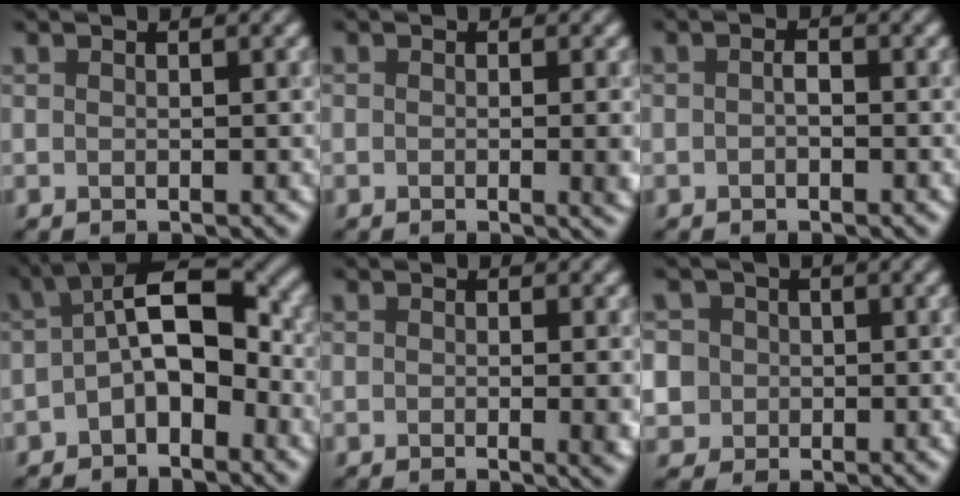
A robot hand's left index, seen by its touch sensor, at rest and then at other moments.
{"total": 2.6, "force": [-0.3, 0.9, 2.4], "torque": [-0.024, -0.005, -0.002]}
{"total": 0.9, "force": [-0.3, 0.5, 0.7], "torque": [-0.013, 0.002, -0.007]}
{"total": 6.8, "force": [-1.0, 3.4, 5.8], "torque": [-0.094, 0.020, -0.028]}
{"total": 2.8, "force": [-0.4, 1.0, 2.6], "torque": [-0.025, -0.006, -0.002]}
{"total": 6.5, "force": [0.8, 6.1, 2.1], "torque": [-0.053, 0.029, -0.012]}